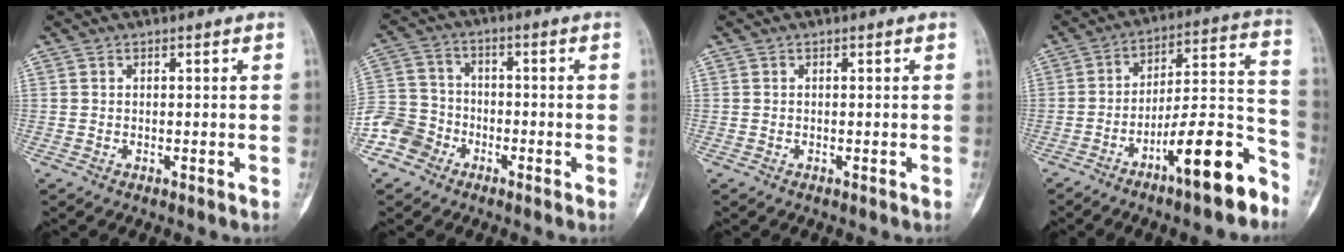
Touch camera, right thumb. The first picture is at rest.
{"total": 7.9, "force": [-4.5, 6.4, 1.3], "torque": [0.001, 0.034, -0.100]}
{"total": 0.0}
{"total": 16.3, "force": [-10.1, 3.8, 12.2], "torque": [-0.169, 0.094, -0.165]}